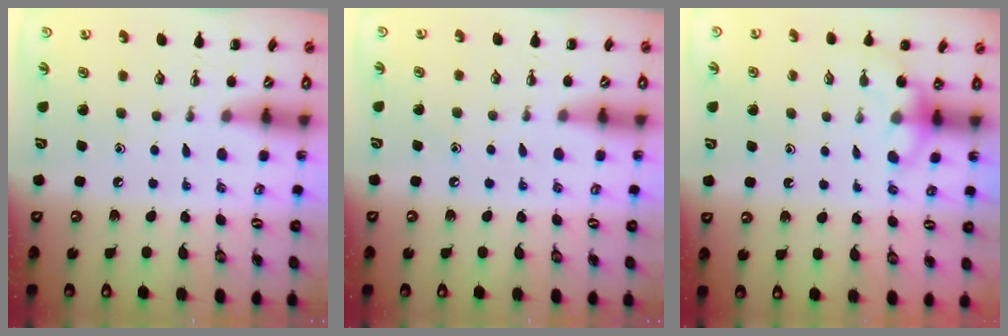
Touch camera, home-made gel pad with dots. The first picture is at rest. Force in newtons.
{"total": 6.6, "press": 6.3, "slide": 2.0}
{"total": 5.6, "press": 5.4, "slide": 1.5}